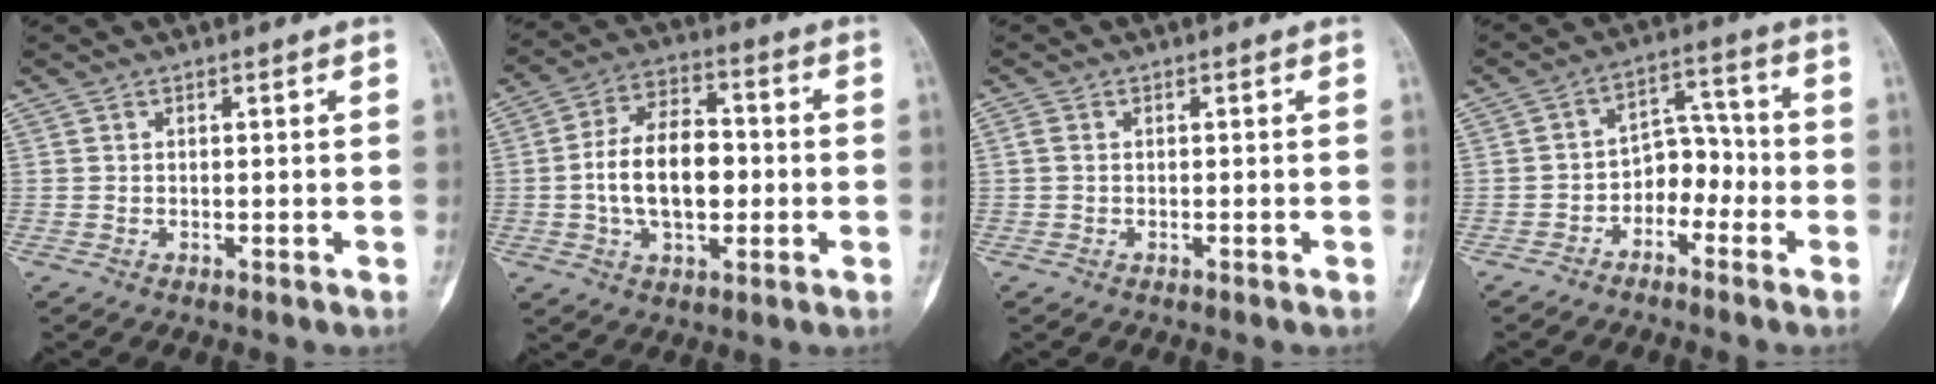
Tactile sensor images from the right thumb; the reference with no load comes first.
{"total": 14.0, "force": [-1.1, 8.2, 11.3], "torque": [-0.182, 0.023, -0.021]}
{"total": 1.0, "force": [0.0, 0.8, 0.7], "torque": [-0.012, 0.000, -0.002]}
{"total": 7.3, "force": [-3.2, 5.2, 4.0], "torque": [-0.030, 0.047, -0.063]}